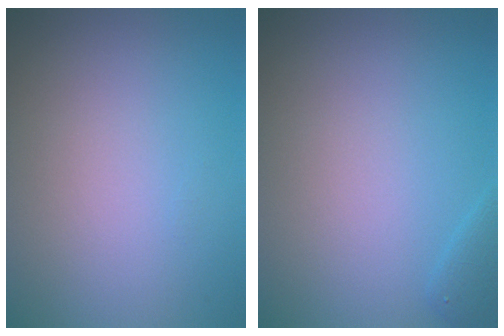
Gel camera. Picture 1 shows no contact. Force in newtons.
{"total": 1.2, "press": 1.2, "slide": 0.1}